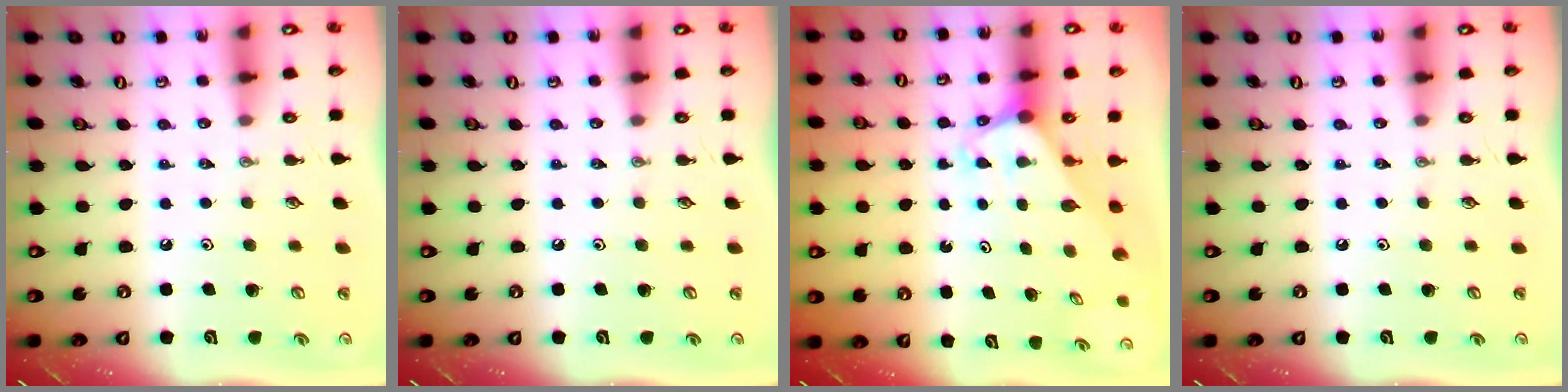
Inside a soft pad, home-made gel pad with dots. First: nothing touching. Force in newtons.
{"total": 0.0}
{"total": 2.0, "press": 2.0, "slide": 0.1}
{"total": 0.0}